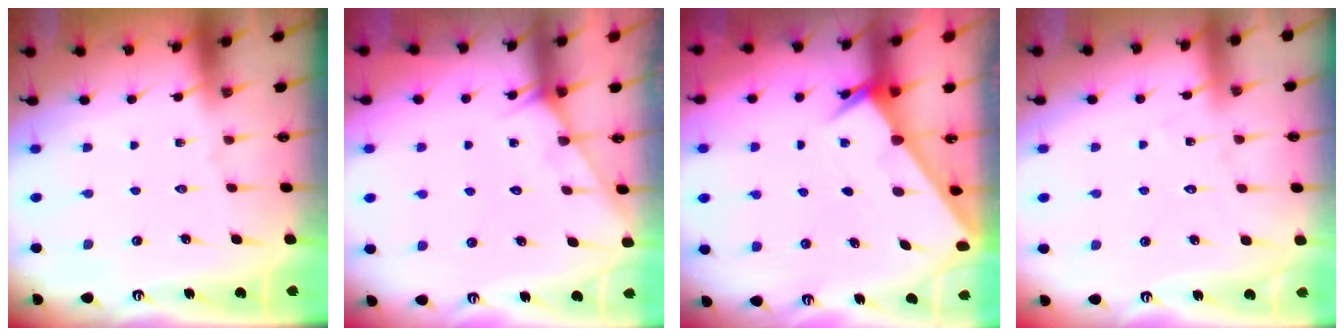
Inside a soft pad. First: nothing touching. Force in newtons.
{"total": 4.4, "press": 4.4, "slide": 0.2}
{"total": 2.0, "press": 2.0, "slide": 0.1}
{"total": 5.3, "press": 5.3, "slide": 0.5}